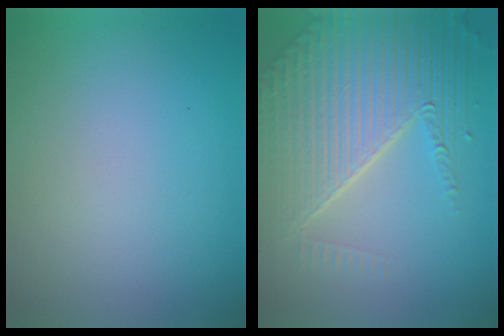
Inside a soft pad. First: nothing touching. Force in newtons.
{"total": 8.6, "press": 5.7, "slide": 6.5}